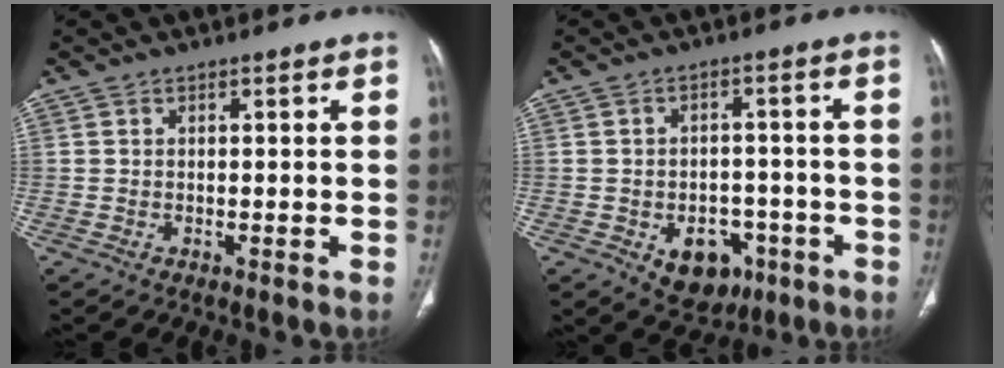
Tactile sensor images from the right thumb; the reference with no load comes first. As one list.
[{"total": 9.1, "force": [-3.8, 6.5, 5.0], "torque": [-0.036, 0.024, -0.041]}]